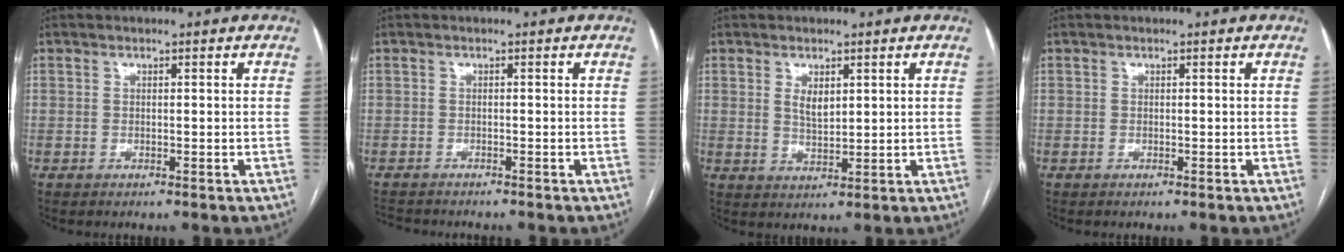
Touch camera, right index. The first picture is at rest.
{"total": 4.2, "force": [-3.9, 0.9, 1.1], "torque": [-0.014, -0.011, -0.059]}
{"total": 3.0, "force": [1.3, 1.4, 2.4], "torque": [-0.044, -0.003, 0.029]}
{"total": 0.0}